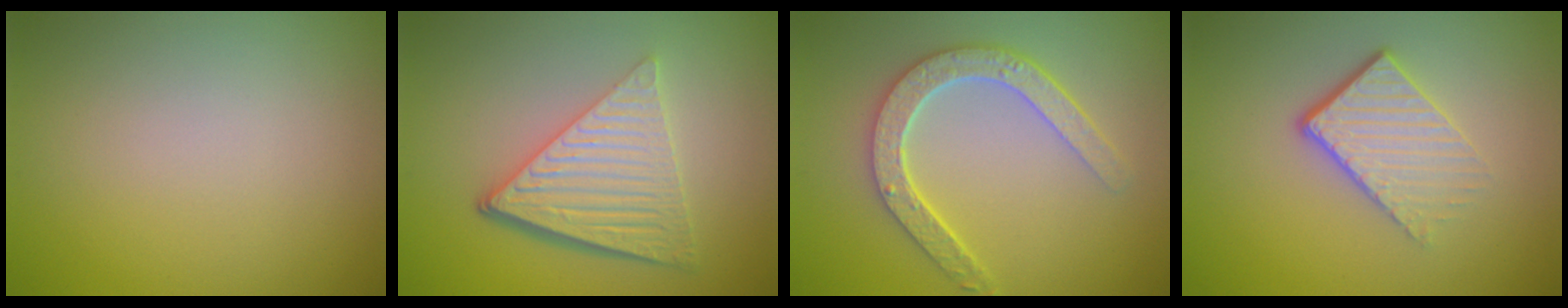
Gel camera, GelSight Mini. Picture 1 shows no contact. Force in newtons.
{"total": 6.3, "press": 4.2, "slide": 4.6}
{"total": 4.7, "press": 3.7, "slide": 2.9}
{"total": 4.1, "press": 2.6, "slide": 3.1}